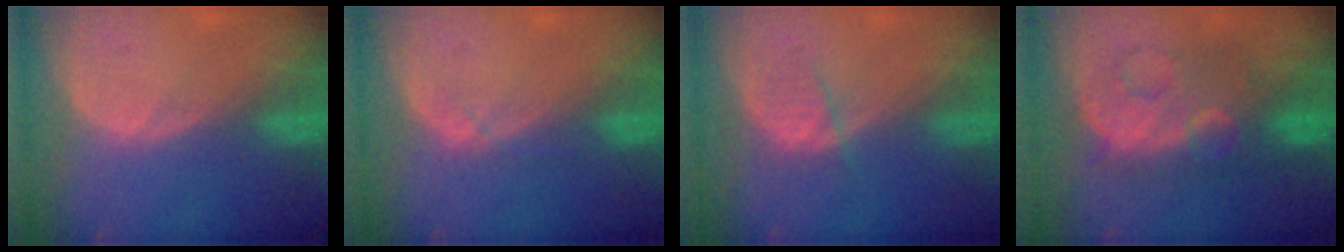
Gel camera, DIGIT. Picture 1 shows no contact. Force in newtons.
{"total": 1.1, "press": 1.1, "slide": 0.2}
{"total": 2.1, "press": 2.1, "slide": 0.3}
{"total": 9.1, "press": 9.1, "slide": 0.4}